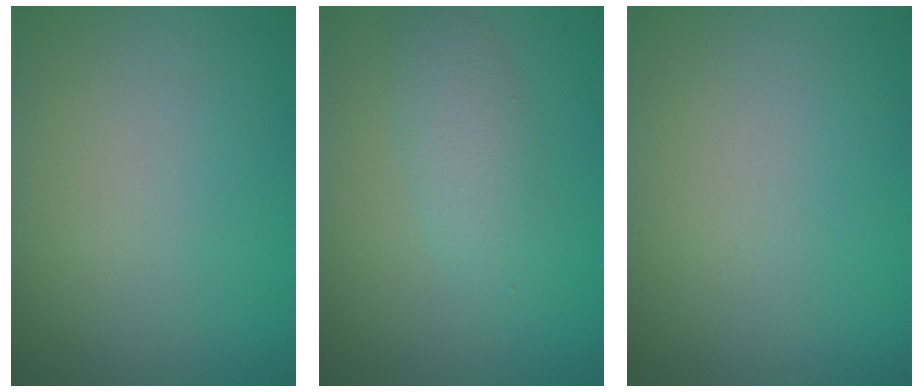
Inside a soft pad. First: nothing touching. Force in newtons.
{"total": 2.9, "press": 2.9, "slide": 0.1}
{"total": 0.0}